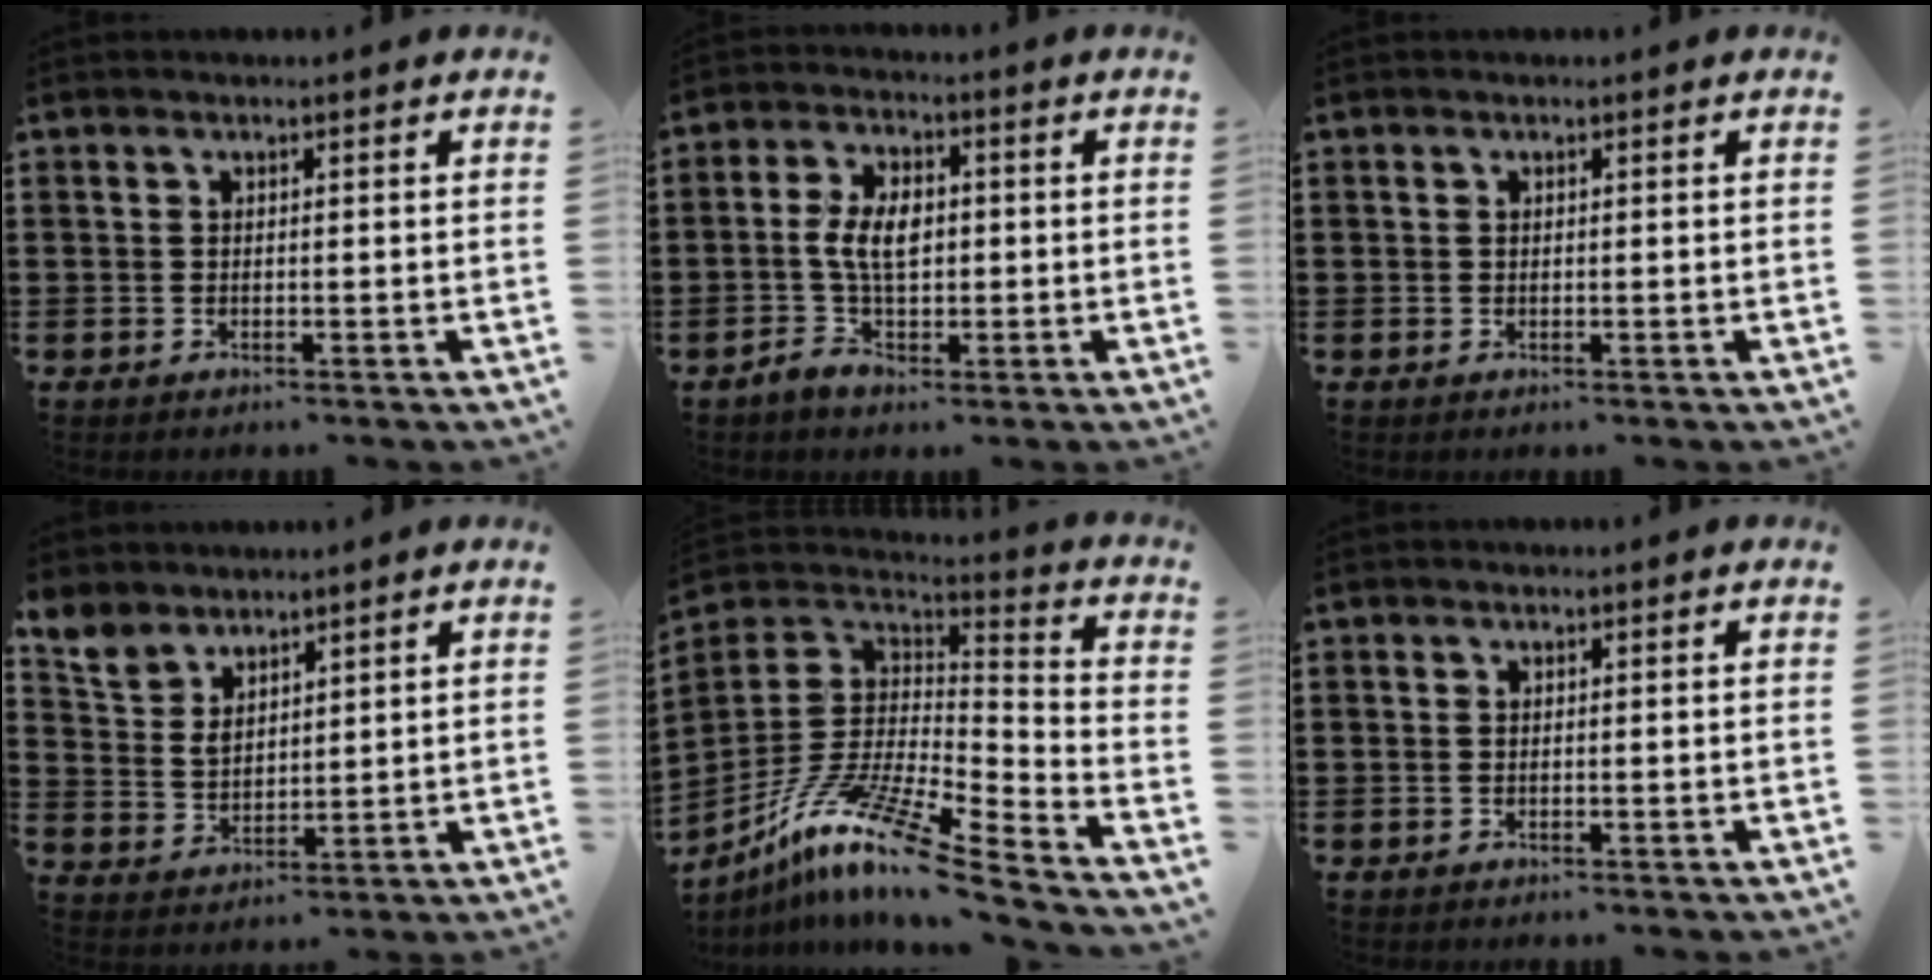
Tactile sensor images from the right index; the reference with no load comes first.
{"total": 7.8, "force": [-0.4, 4.7, 6.2], "torque": [-0.143, 0.005, -0.013]}
{"total": 0.0}
{"total": 5.2, "force": [4.2, 2.6, 1.5], "torque": [-0.046, -0.004, 0.081]}
{"total": 12.8, "force": [-9.1, 1.4, 9.0], "torque": [-0.182, 0.002, -0.179]}
{"total": 0.0}